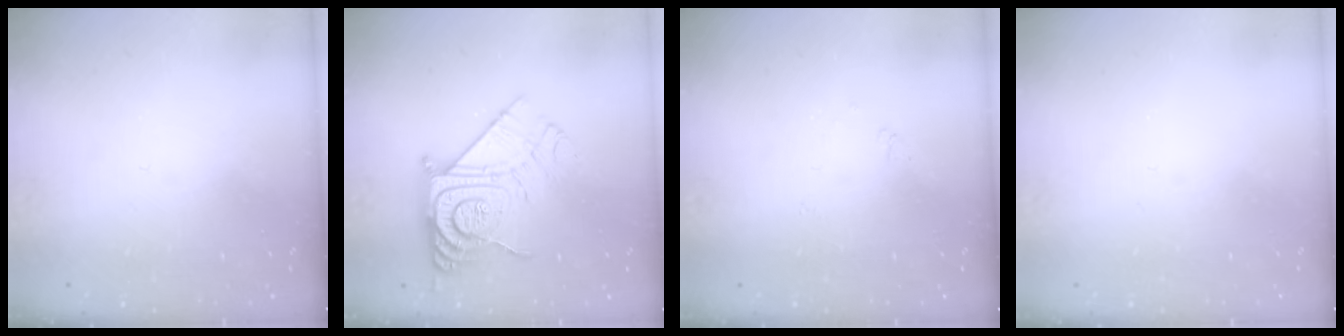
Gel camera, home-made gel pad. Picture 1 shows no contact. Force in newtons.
{"total": 15.1, "press": 15.1, "slide": 1.2}
{"total": 2.9, "press": 2.9, "slide": 0.5}
{"total": 0.0}